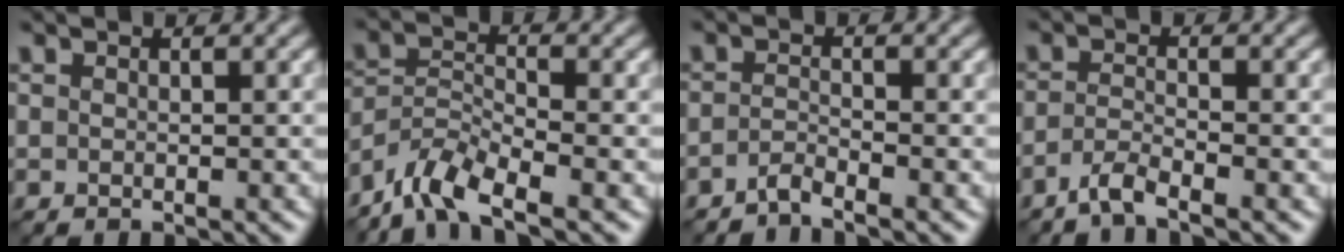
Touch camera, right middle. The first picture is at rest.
{"total": 5.1, "force": [-4.1, 1.4, 2.6], "torque": [-0.049, 0.000, -0.089]}
{"total": 1.3, "force": [-1.2, 0.2, 0.6], "torque": [-0.009, 0.004, -0.032]}
{"total": 2.2, "force": [-1.7, 0.3, 1.3], "torque": [-0.027, 0.001, -0.044]}